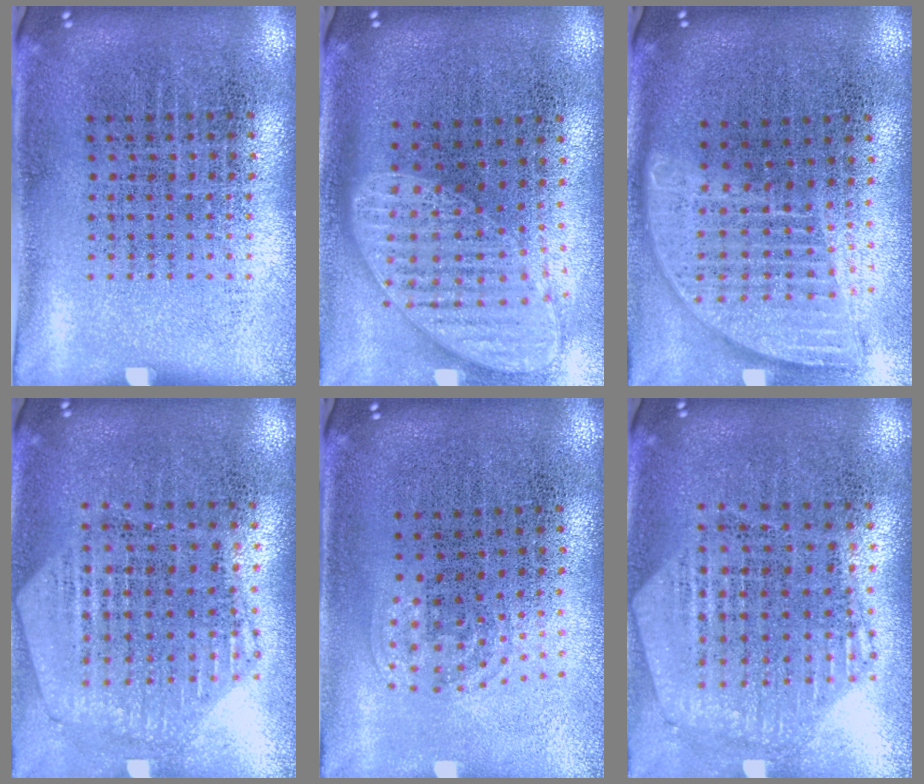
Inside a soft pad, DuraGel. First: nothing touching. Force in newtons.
{"total": 1.9, "press": 1.5, "slide": 1.1}
{"total": 1.8, "press": 1.5, "slide": 1.0}
{"total": 1.2, "press": 1.1, "slide": 0.3}
{"total": 1.1, "press": 0.7, "slide": 0.8}
{"total": 1.0, "press": 1.0, "slide": 0.2}